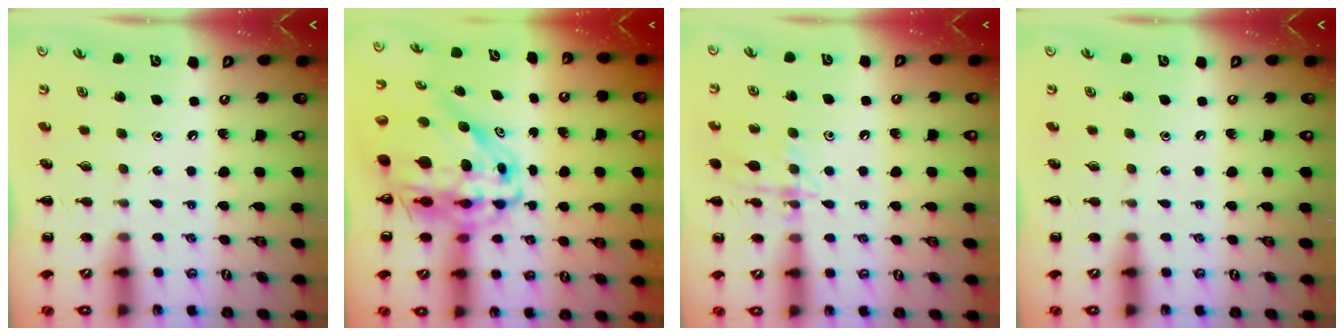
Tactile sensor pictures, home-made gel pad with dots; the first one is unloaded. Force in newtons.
{"total": 15.5, "press": 14.8, "slide": 4.6}
{"total": 12.2, "press": 12.1, "slide": 1.0}
{"total": 0.0}